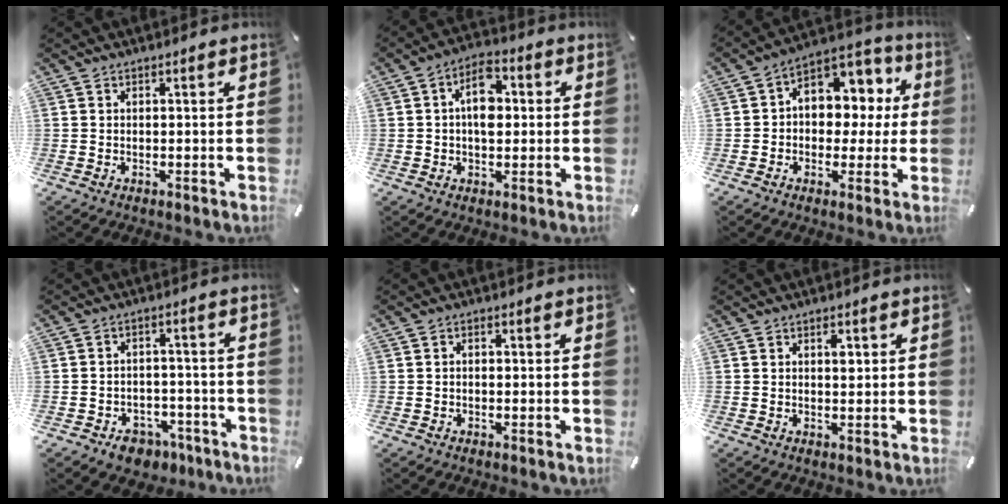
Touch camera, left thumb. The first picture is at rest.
{"total": 8.6, "force": [0.8, 5.4, 6.6], "torque": [-0.107, 0.006, 0.011]}
{"total": 8.7, "force": [1.3, 7.6, 4.1], "torque": [-0.062, -0.015, 0.027]}
{"total": 6.5, "force": [-4.0, 4.6, 2.3], "torque": [-0.034, 0.031, -0.068]}
{"total": 1.0, "force": [-0.3, 0.7, 0.6], "torque": [-0.012, 0.002, -0.008]}
{"total": 2.2, "force": [0.7, 1.2, 1.8], "torque": [-0.015, -0.005, 0.005]}